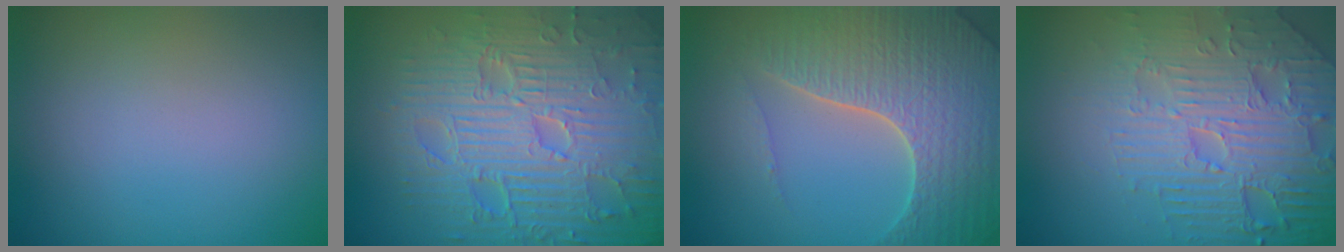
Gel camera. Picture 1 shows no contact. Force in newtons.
{"total": 11.7, "press": 7.6, "slide": 8.8}
{"total": 6.9, "press": 6.7, "slide": 1.5}
{"total": 6.3, "press": 5.4, "slide": 3.3}